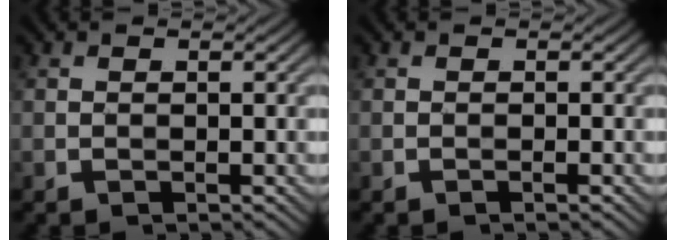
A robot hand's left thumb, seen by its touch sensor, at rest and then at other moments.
{"total": 0.5, "force": [-0.4, -0.1, 0.4], "torque": [-0.008, 0.001, -0.009]}